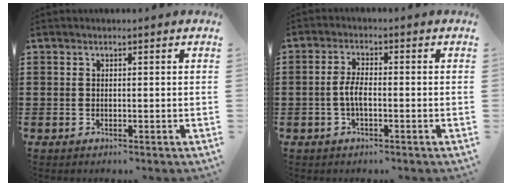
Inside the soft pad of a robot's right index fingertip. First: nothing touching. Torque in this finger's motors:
{"motor_torque": [1.01, 1.13, 0.27, 0.11]}